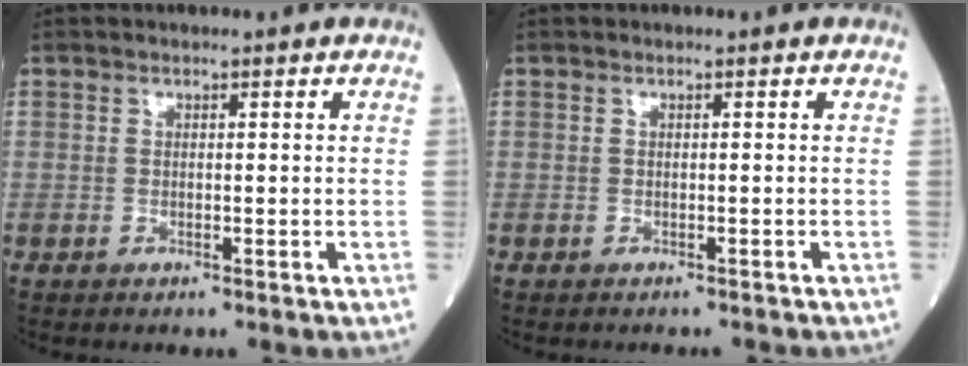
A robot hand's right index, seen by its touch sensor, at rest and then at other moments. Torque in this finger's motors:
{"motor_torque": [0.13, -0.06, -0.06, -0.01]}